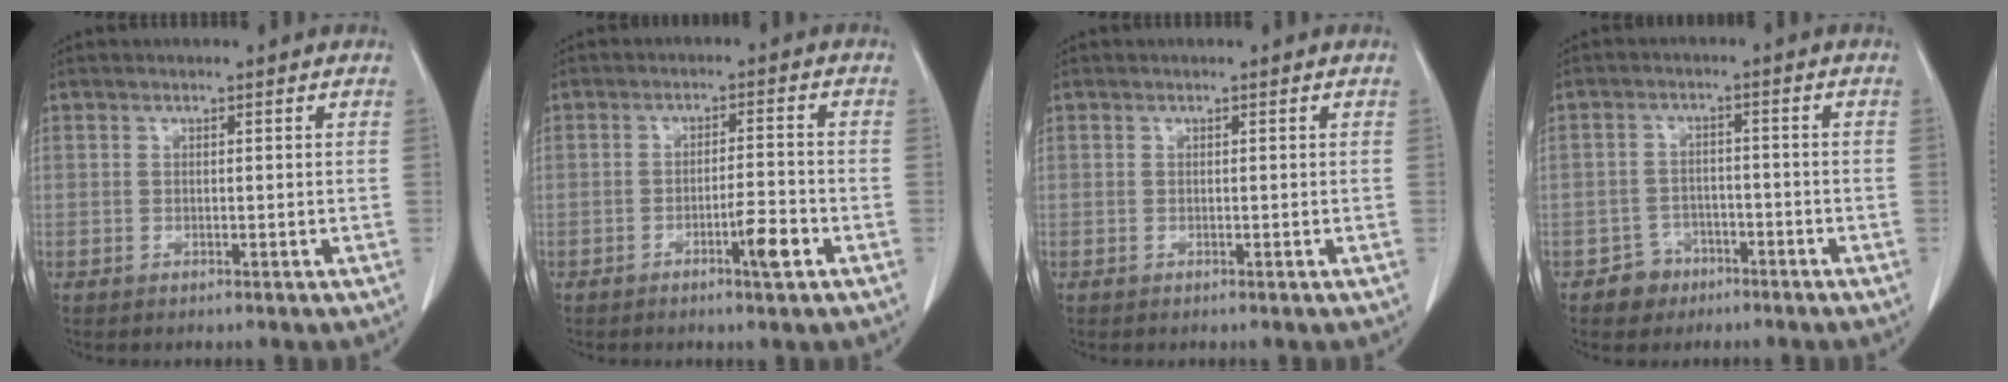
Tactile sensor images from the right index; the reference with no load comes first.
{"total": 4.6, "force": [-2.4, 0.3, 3.9], "torque": [-0.060, -0.001, -0.039]}
{"total": 0.0}
{"total": 3.9, "force": [-2.5, 3.1, 0.1], "torque": [0.001, 0.013, -0.037]}